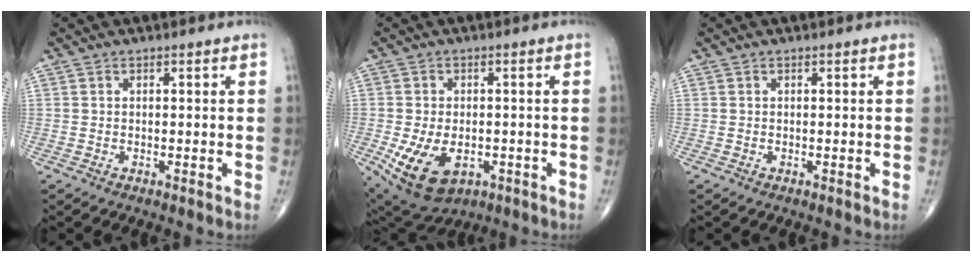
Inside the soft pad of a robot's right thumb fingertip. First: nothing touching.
{"total": 11.8, "force": [-3.6, 7.3, 8.5], "torque": [-0.151, 0.001, -0.042]}
{"total": 0.0}